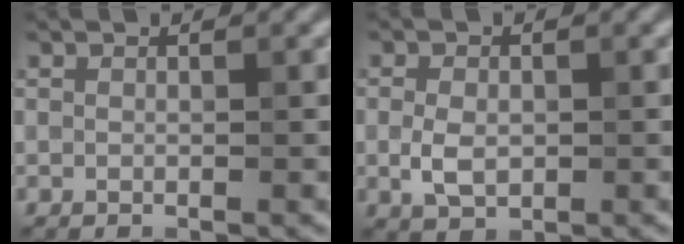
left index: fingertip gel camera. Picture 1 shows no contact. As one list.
[{"total": 2.6, "force": [-0.3, 1.7, 2.0], "torque": [-0.046, 0.001, -0.007]}]